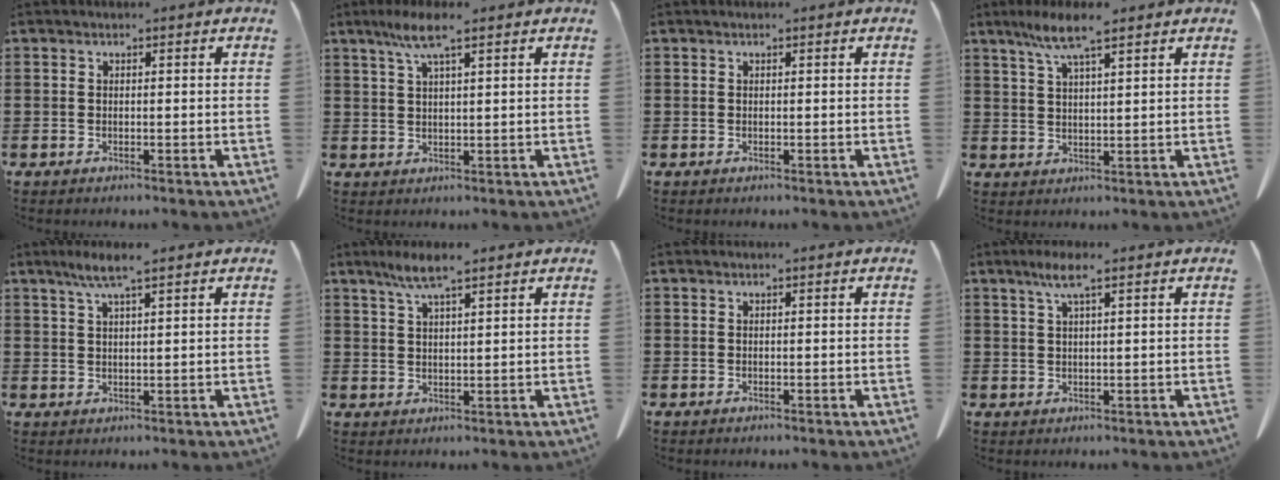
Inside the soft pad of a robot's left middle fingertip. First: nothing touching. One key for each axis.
{"total": 5.8, "fx": 3.4, "fy": 0.6, "fz": 4.6, "tx": -0.097, "ty": 0.004, "tz": 0.059}
{"total": 0.0}
{"total": 6.8, "fx": 4.5, "fy": 0.8, "fz": 5.0, "tx": -0.107, "ty": 0.002, "tz": 0.079}
{"total": 4.3, "fx": 2.8, "fy": 0.3, "fz": 3.3, "tx": -0.070, "ty": 0.005, "tz": 0.048}
{"total": 5.4, "fx": 3.7, "fy": 0.7, "fz": 3.9, "tx": -0.084, "ty": 0.004, "tz": 0.064}
{"total": 0.0}
{"total": 3.9, "fx": 2.2, "fy": 0.5, "fz": 3.1, "tx": -0.067, "ty": 0.003, "tz": 0.038}